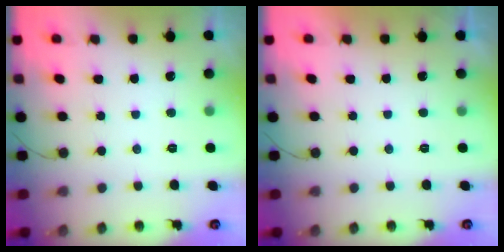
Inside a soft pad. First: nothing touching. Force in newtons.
{"total": 2.1, "press": 2.1, "slide": 0.4}